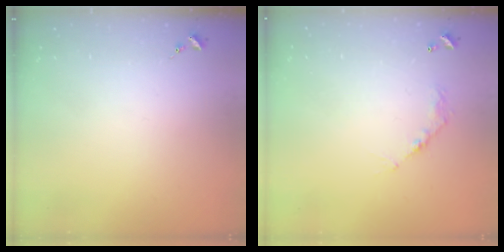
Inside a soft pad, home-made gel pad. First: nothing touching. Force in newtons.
{"total": 6.3, "press": 6.3, "slide": 0.4}